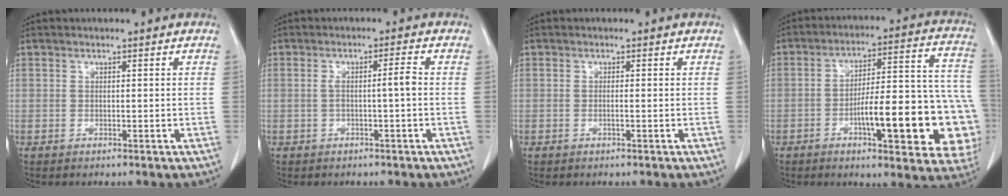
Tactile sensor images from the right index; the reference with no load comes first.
{"total": 2.9, "force": [-0.3, -0.1, 2.9], "torque": [-0.054, 0.009, -0.002]}
{"total": 0.6, "force": [-0.2, -0.1, 0.6], "torque": [-0.010, 0.001, -0.002]}
{"total": 22.2, "force": [-6.2, 4.9, 20.8], "torque": [-0.195, 0.034, -0.070]}